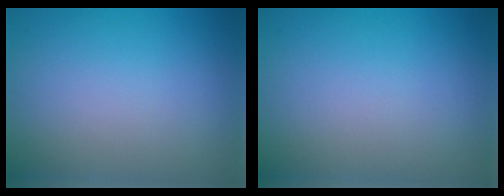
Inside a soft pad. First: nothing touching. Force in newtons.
{"total": 0.0}